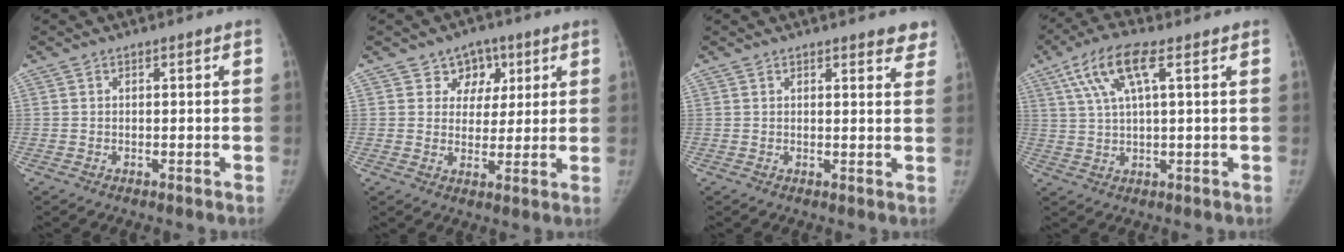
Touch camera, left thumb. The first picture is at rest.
{"total": 6.3, "force": [3.1, 5.3, 1.4], "torque": [0.018, -0.008, 0.046]}
{"total": 4.2, "force": [3.5, 1.2, 2.0], "torque": [0.000, -0.017, 0.030]}
{"total": 9.6, "force": [4.0, 2.6, 8.4], "torque": [-0.184, 0.011, 0.077]}